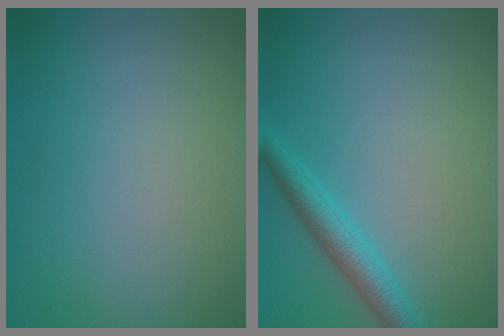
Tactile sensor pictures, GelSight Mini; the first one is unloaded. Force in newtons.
{"total": 3.0, "press": 3.0, "slide": 0.0}